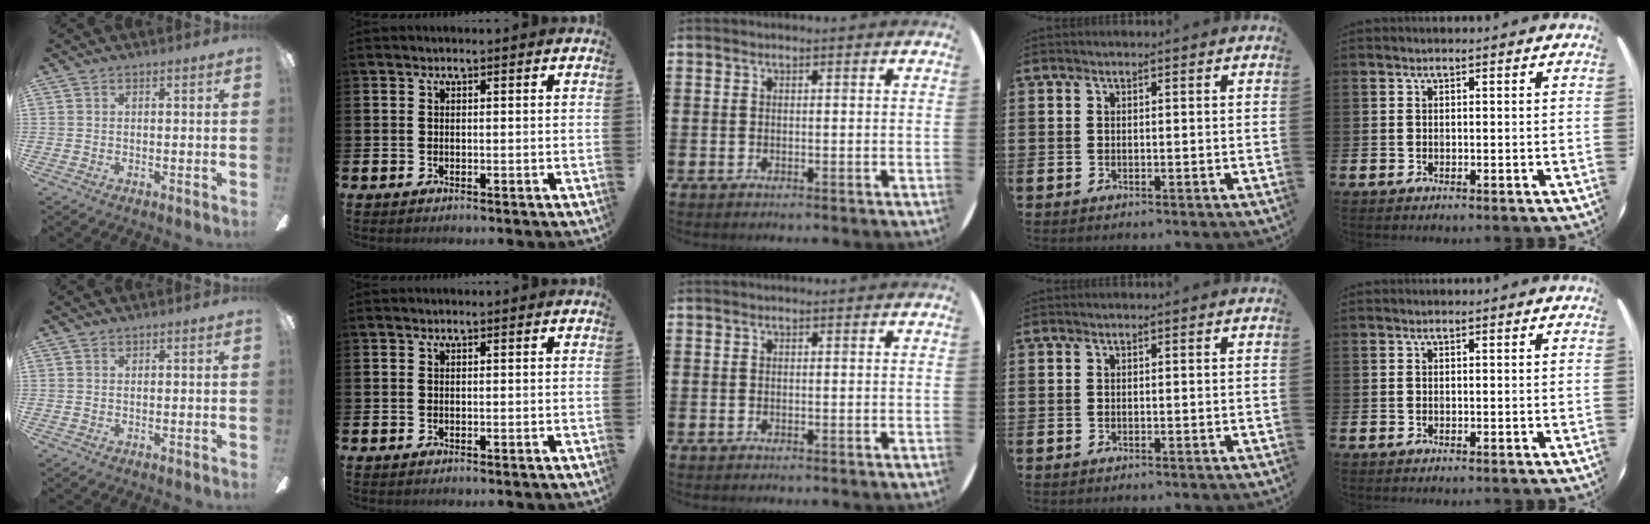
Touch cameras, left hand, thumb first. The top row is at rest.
{}